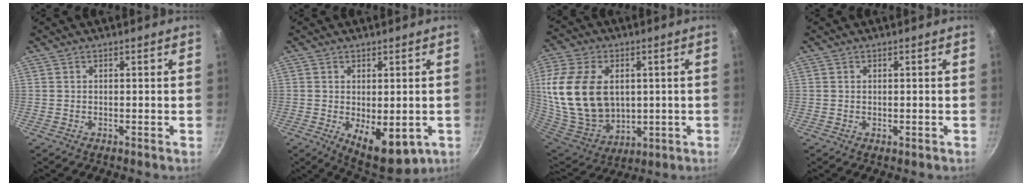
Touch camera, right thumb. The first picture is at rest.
{"total": 10.4, "force": [-2.3, 5.3, 8.7], "torque": [-0.103, -0.014, -0.016]}
{"total": 23.0, "force": [3.0, 15.9, 16.2], "torque": [-0.312, -0.011, 0.074]}
{"total": 0.6, "force": [0.0, 0.3, 0.5], "torque": [-0.005, -0.001, -0.002]}